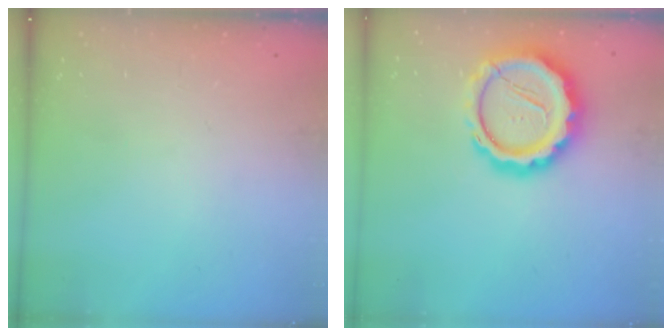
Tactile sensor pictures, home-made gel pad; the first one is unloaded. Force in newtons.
{"total": 17.6, "press": 17.3, "slide": 3.2}